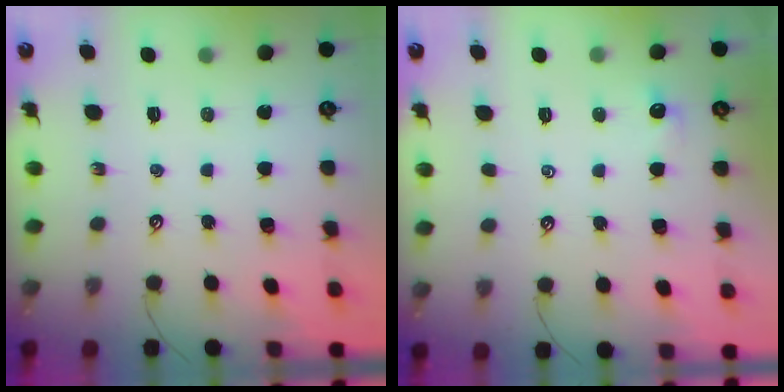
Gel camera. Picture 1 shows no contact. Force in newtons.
{"total": 1.6, "press": 1.6, "slide": 0.4}